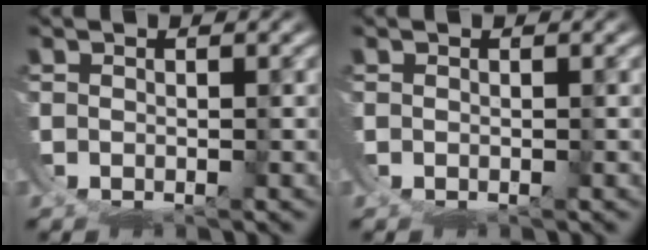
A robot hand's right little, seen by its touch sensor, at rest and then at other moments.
{"total": 0.0}